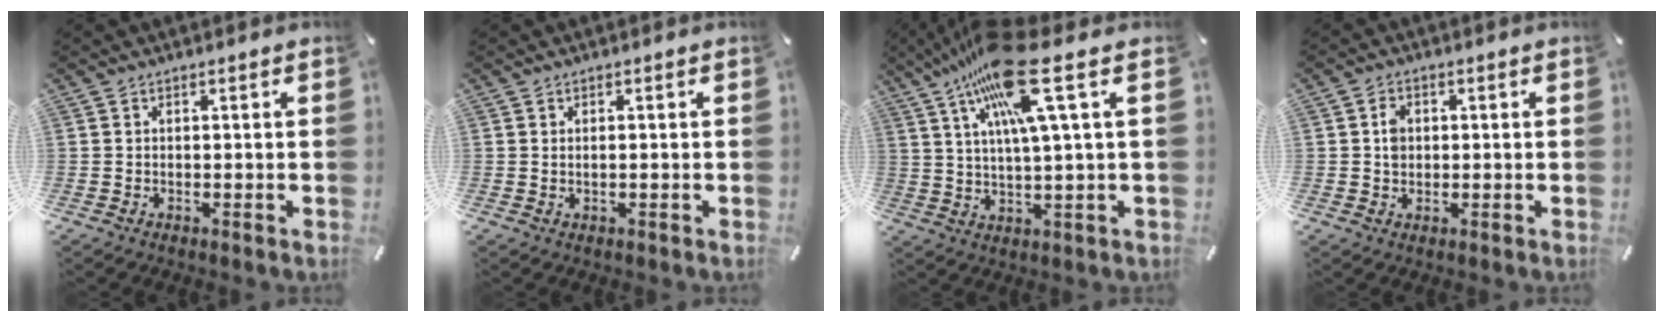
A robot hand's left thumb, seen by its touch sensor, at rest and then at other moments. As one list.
[{"total": 0.8, "force": [0.0, 0.2, 0.7], "torque": [-0.014, 0.000, 0.000]}, {"total": 17.8, "force": [8.4, 2.9, 15.4], "torque": [-0.288, -0.028, 0.131]}, {"total": 3.1, "force": [0.1, 2.6, 1.7], "torque": [-0.027, 0.006, -0.002]}]